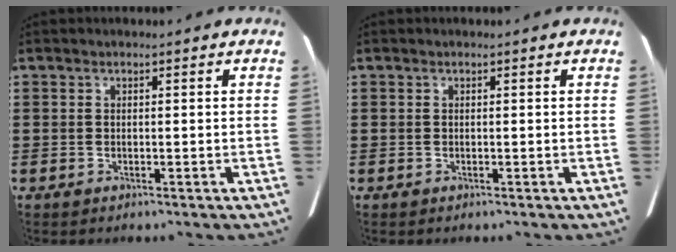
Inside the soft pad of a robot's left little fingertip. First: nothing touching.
{"total": 0.0}